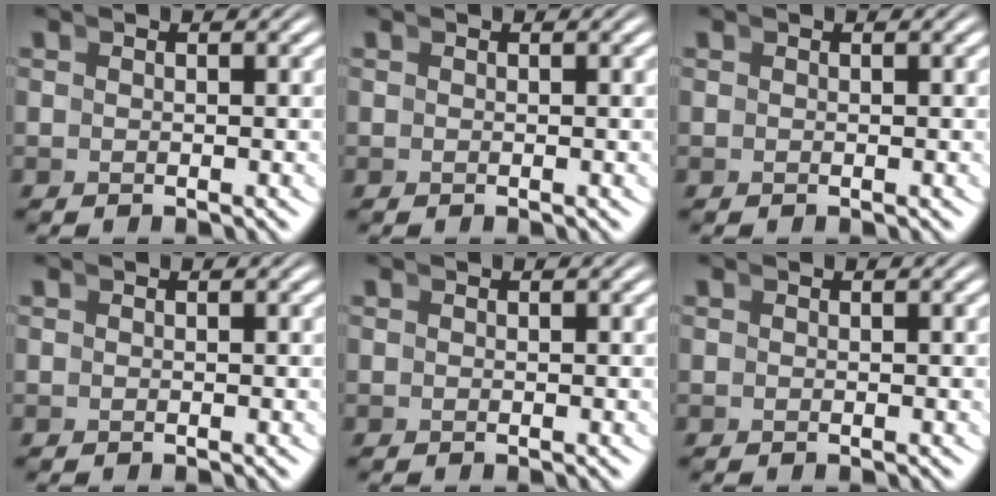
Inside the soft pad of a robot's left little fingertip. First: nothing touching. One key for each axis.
{"total": 0.0}
{"total": 0.0}
{"total": 0.0}
{"total": 0.0}
{"total": 0.0}